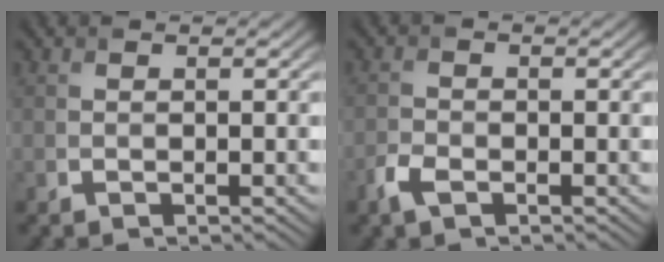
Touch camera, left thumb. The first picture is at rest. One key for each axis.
{"total": 2.5, "fx": -1.6, "fy": 1.2, "fz": 1.5, "tx": -0.039, "ty": -0.003, "tz": -0.038}